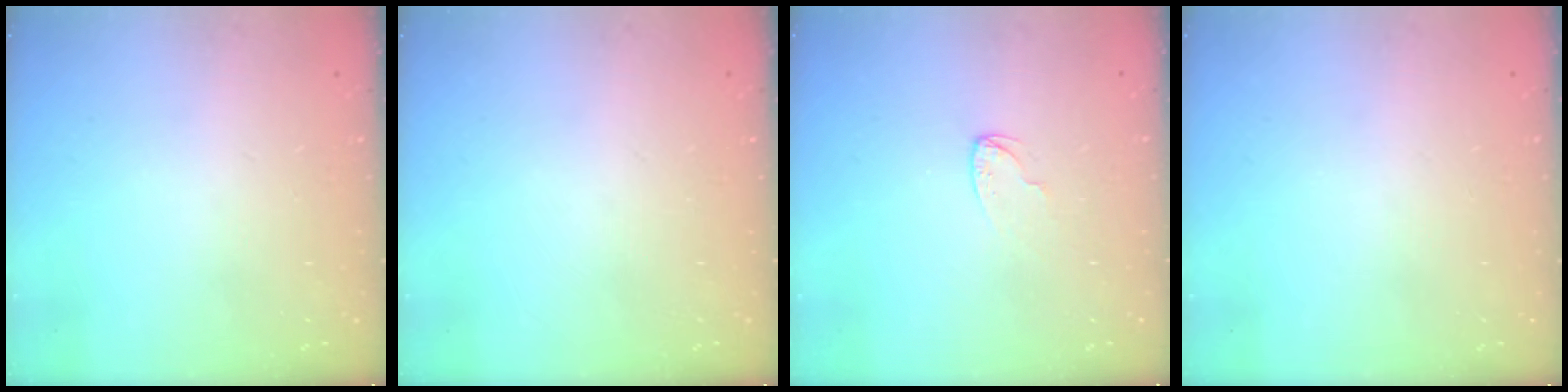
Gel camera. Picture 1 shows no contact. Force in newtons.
{"total": 0.0}
{"total": 3.9, "press": 3.9, "slide": 0.3}
{"total": 0.0}